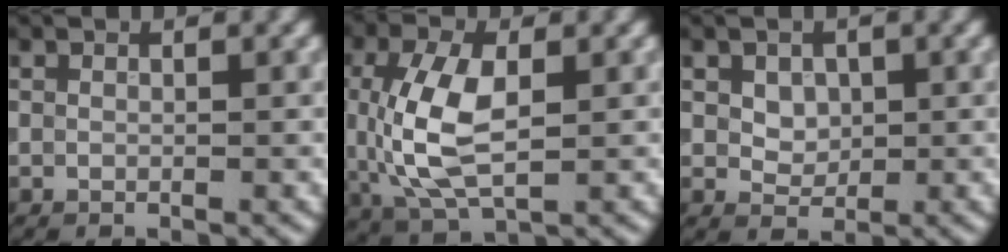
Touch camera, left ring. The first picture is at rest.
{"total": 7.6, "force": [0.1, 4.0, 6.5], "torque": [-0.151, 0.000, 0.005]}
{"total": 2.1, "force": [0.7, 1.7, 1.1], "torque": [-0.020, -0.006, 0.023]}